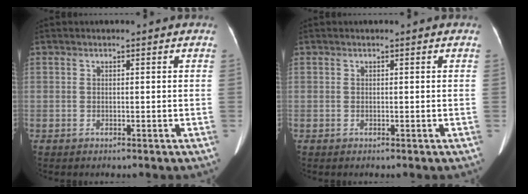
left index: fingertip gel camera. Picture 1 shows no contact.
{"total": 0.0}